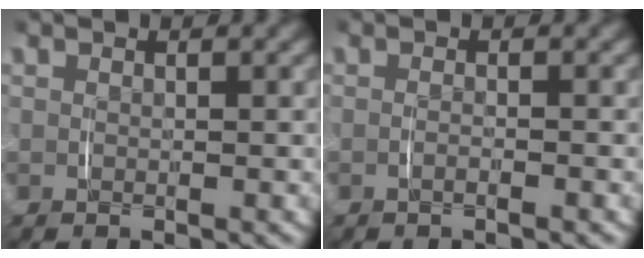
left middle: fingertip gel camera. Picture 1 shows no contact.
{"total": 0.7, "force": [-0.5, -0.1, 0.5], "torque": [-0.013, -0.001, -0.010]}